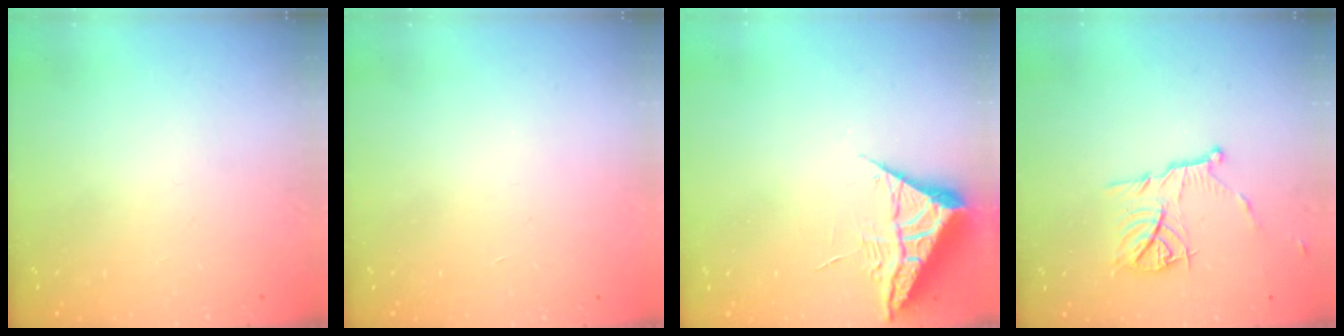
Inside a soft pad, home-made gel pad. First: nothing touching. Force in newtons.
{"total": 1.7, "press": 1.7, "slide": 0.1}
{"total": 5.9, "press": 5.9, "slide": 0.6}
{"total": 10.3, "press": 10.3, "slide": 0.6}